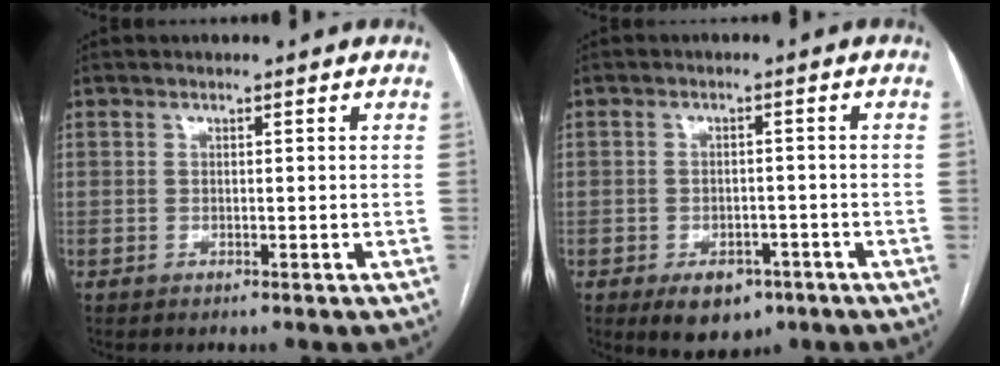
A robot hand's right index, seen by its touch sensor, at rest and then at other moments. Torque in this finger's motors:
{"motor_torque": [0.01, -0.06, -0.15, -0.06]}